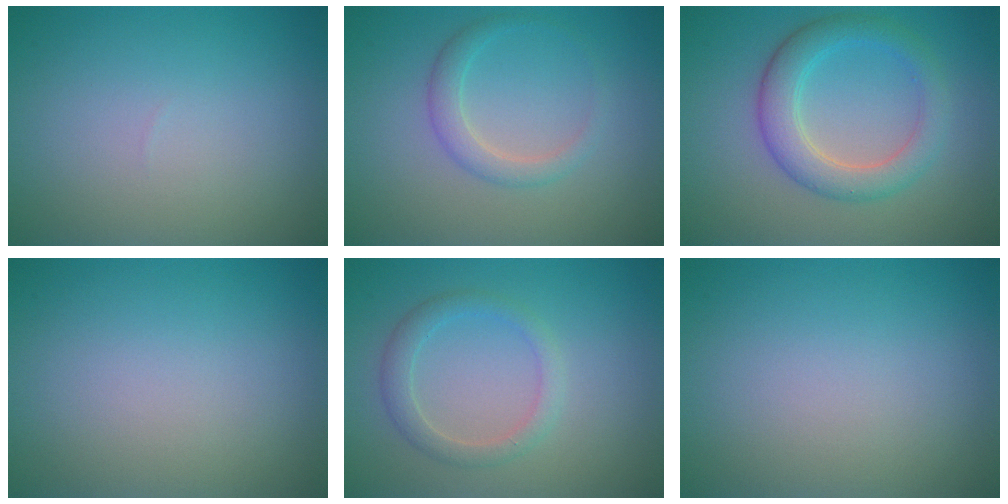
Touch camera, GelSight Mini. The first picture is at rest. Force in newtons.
{"total": 2.1, "press": 2.1, "slide": 0.1}
{"total": 4.4, "press": 4.4, "slide": 0.1}
{"total": 0.0}
{"total": 2.2, "press": 2.2, "slide": 0.0}
{"total": 0.0}